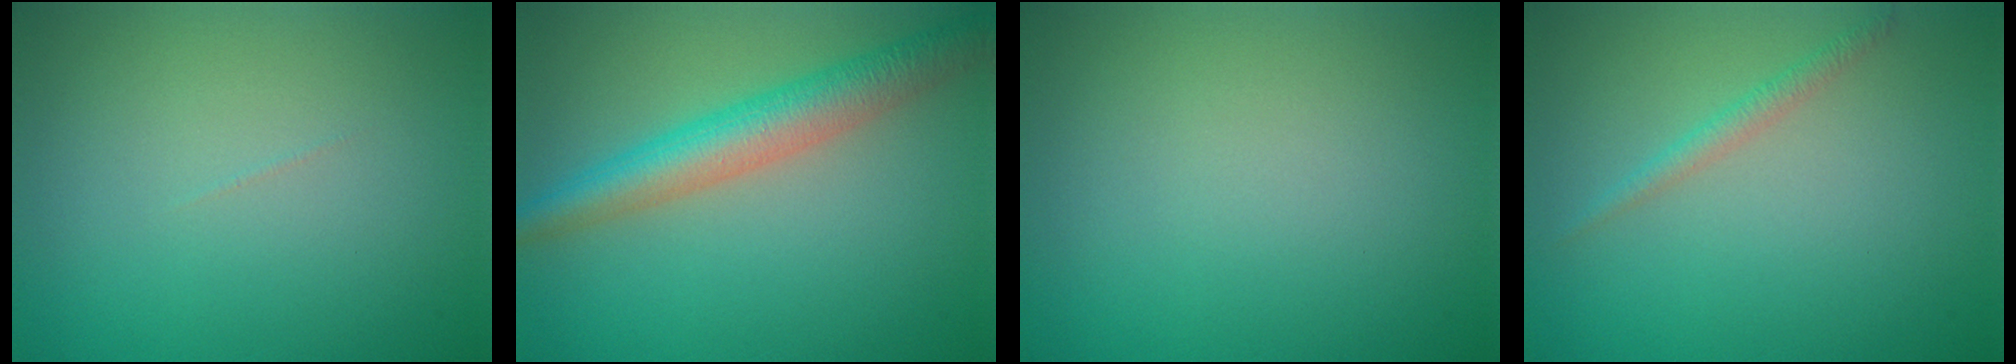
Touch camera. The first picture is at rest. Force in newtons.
{"total": 5.4, "press": 5.4, "slide": 0.1}
{"total": 0.0}
{"total": 1.3, "press": 1.3, "slide": 0.1}